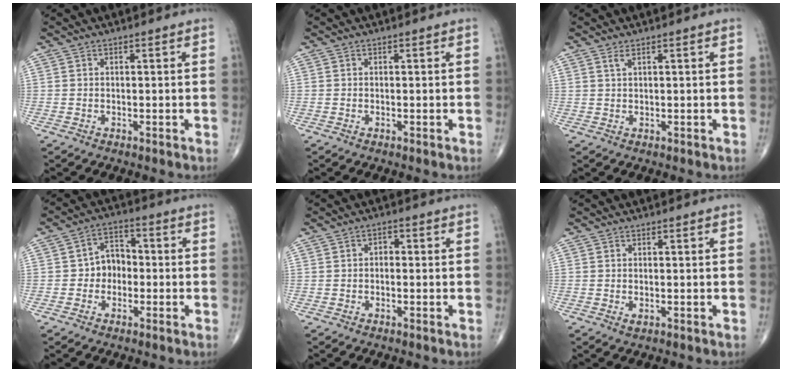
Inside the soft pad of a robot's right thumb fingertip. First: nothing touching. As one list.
[{"total": 0.0}, {"total": 1.0, "force": [0.7, 0.2, 0.7], "torque": [-0.017, 0.001, 0.016]}, {"total": 6.0, "force": [-0.9, 4.8, 3.4], "torque": [-0.026, 0.026, -0.027]}, {"total": 1.6, "force": [-0.2, 1.1, 1.1], "torque": [-0.007, 0.008, -0.009]}, {"total": 0.9, "force": [-0.2, 0.5, 0.7], "torque": [-0.013, -0.003, -0.003]}]